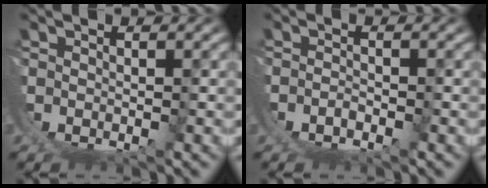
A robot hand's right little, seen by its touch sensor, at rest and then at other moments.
{"total": 1.1, "force": [-1.0, 0.0, 0.4], "torque": [-0.002, 0.004, -0.023]}